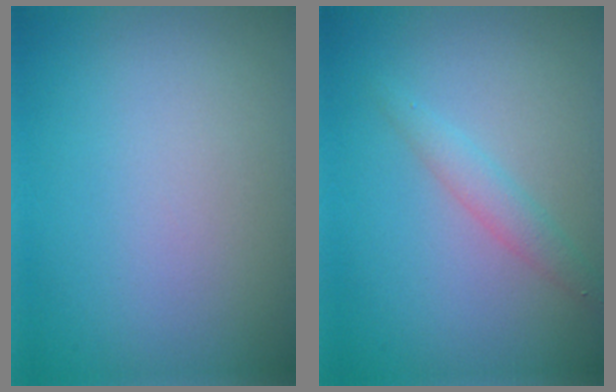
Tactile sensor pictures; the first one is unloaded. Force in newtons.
{"total": 1.7, "press": 1.7, "slide": 0.1}